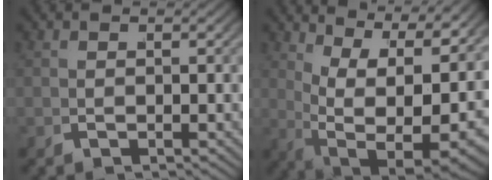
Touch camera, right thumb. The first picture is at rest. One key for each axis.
{"total": 14.6, "fx": 1.8, "fy": 8.6, "fz": 11.7, "tx": -0.223, "ty": -0.056, "tz": 0.070}